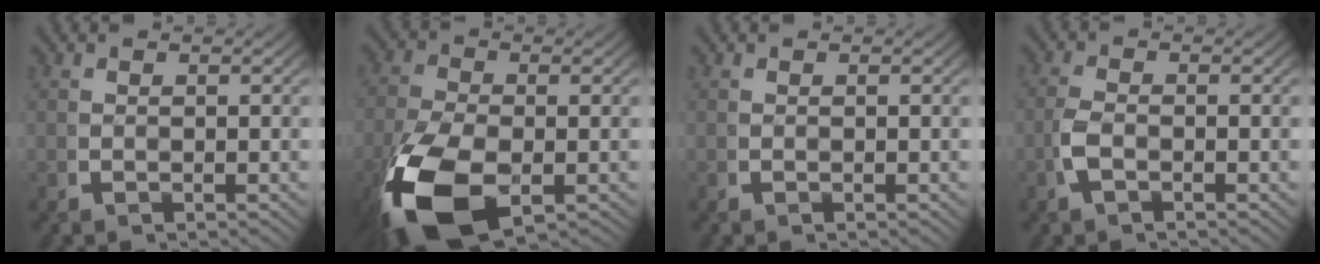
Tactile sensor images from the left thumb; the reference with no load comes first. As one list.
[{"total": 10.1, "force": [-3.5, 5.8, 7.6], "torque": [-0.177, -0.038, -0.041]}, {"total": 0.0}, {"total": 1.9, "force": [-0.9, 1.1, 1.3], "torque": [-0.039, -0.006, -0.018]}]